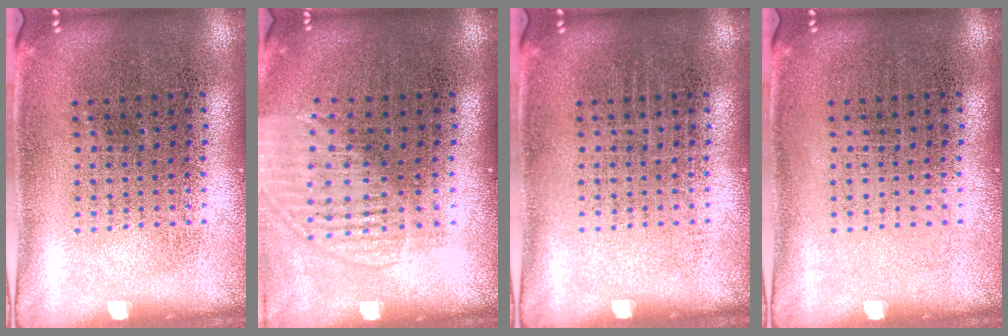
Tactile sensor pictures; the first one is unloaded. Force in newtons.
{"total": 1.4, "press": 1.2, "slide": 0.6}
{"total": 0.0}
{"total": 0.0}